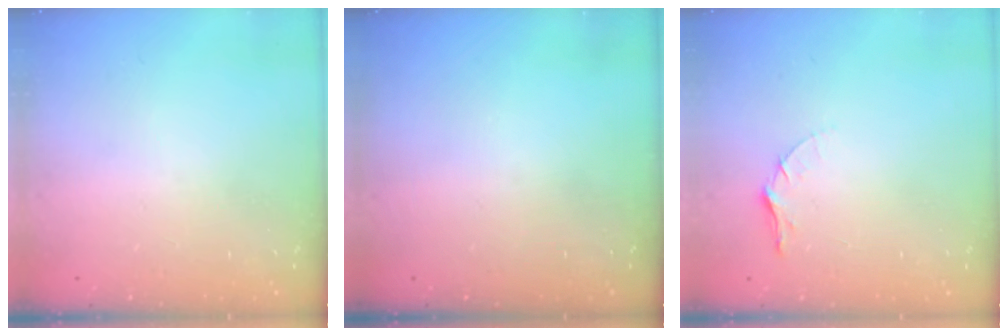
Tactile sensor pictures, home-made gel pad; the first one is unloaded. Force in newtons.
{"total": 0.0}
{"total": 4.4, "press": 4.3, "slide": 0.5}